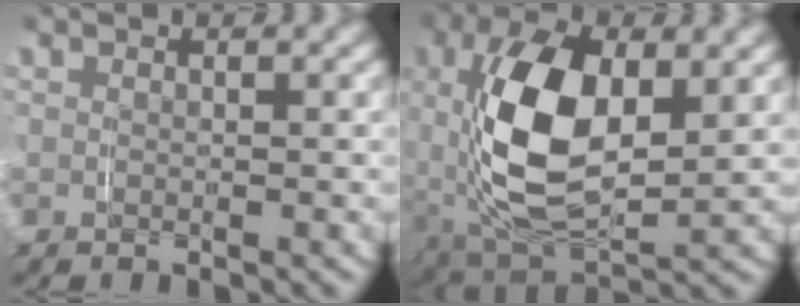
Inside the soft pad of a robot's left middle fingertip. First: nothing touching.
{"total": 10.6, "force": [0.4, 5.7, 8.9], "torque": [-0.203, -0.024, 0.022]}